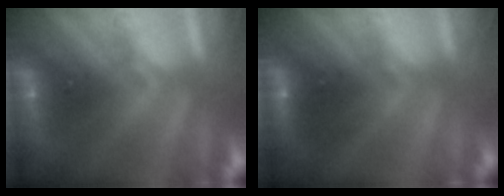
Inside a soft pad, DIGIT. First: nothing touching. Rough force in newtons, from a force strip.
{"total": 2.7}